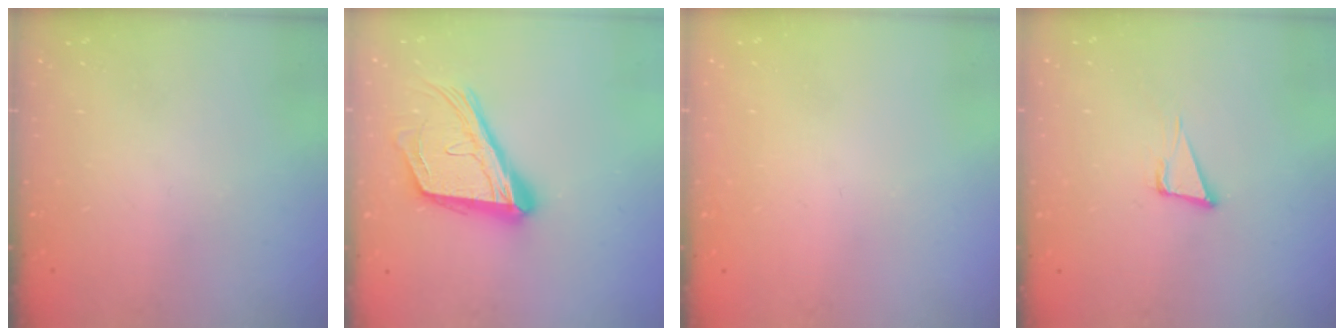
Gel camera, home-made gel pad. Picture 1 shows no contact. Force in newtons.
{"total": 19.7, "press": 19.6, "slide": 2.3}
{"total": 1.6, "press": 1.6, "slide": 0.1}
{"total": 5.7, "press": 4.6, "slide": 3.2}